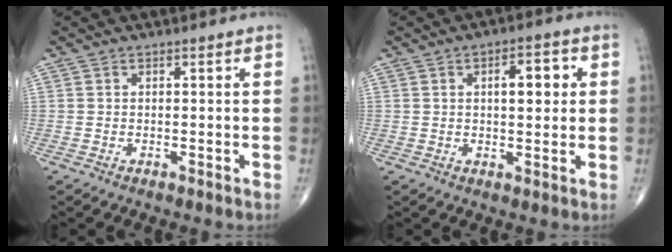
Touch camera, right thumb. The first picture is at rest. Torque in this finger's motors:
{"motor_torque": [1.27, 3.73, 0.73, 0.31, 0.03]}